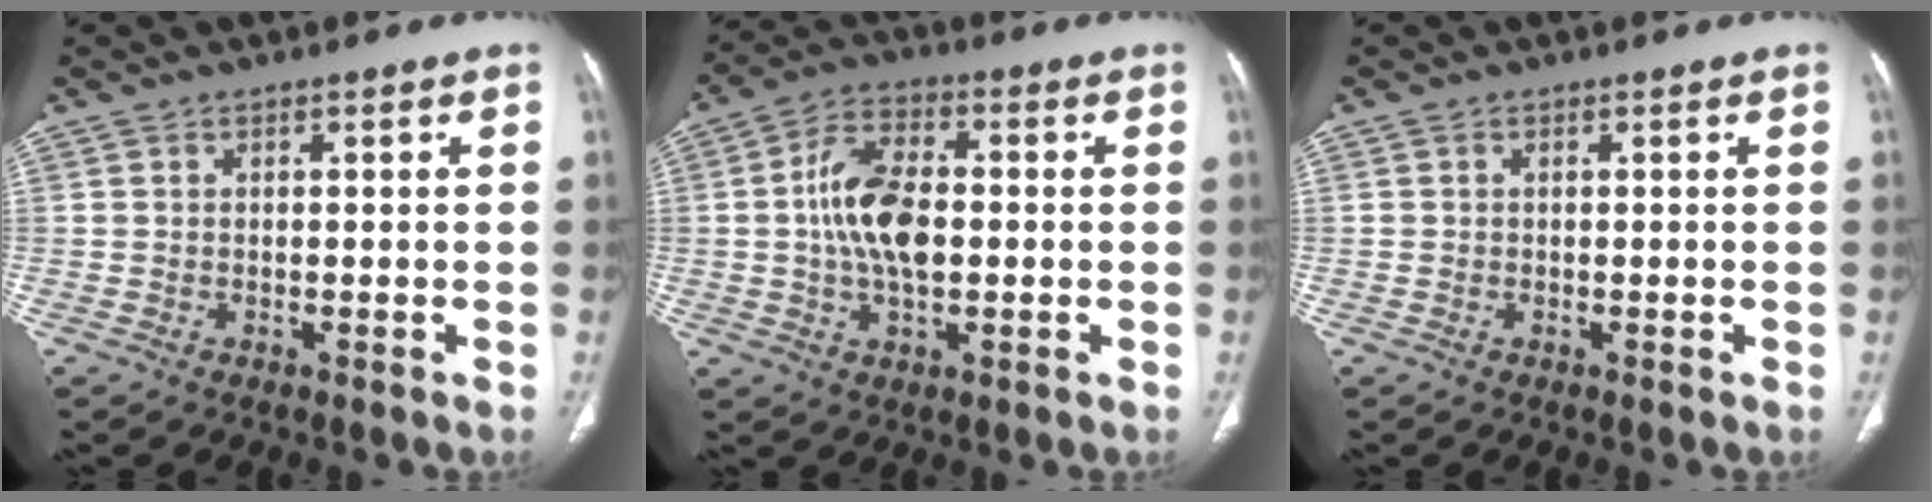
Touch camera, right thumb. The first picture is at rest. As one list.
[{"total": 11.7, "force": [0.1, 6.4, 9.8], "torque": [-0.178, 0.012, -0.002]}, {"total": 0.0}]